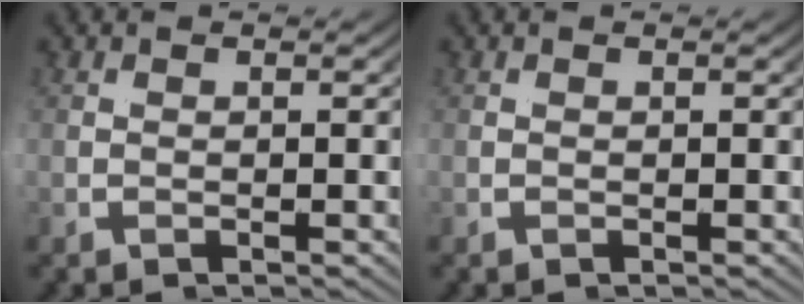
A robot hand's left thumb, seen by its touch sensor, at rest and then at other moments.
{"total": 0.0}